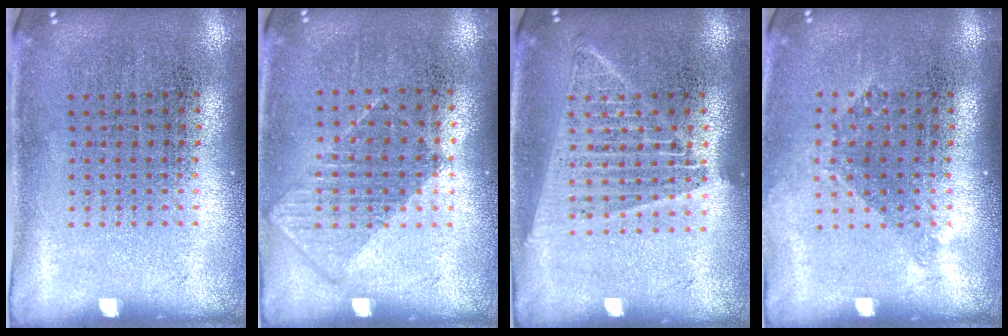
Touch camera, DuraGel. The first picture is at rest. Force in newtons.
{"total": 0.8, "press": 0.8, "slide": 0.4}
{"total": 1.5, "press": 1.4, "slide": 0.7}
{"total": 1.1, "press": 0.8, "slide": 0.7}